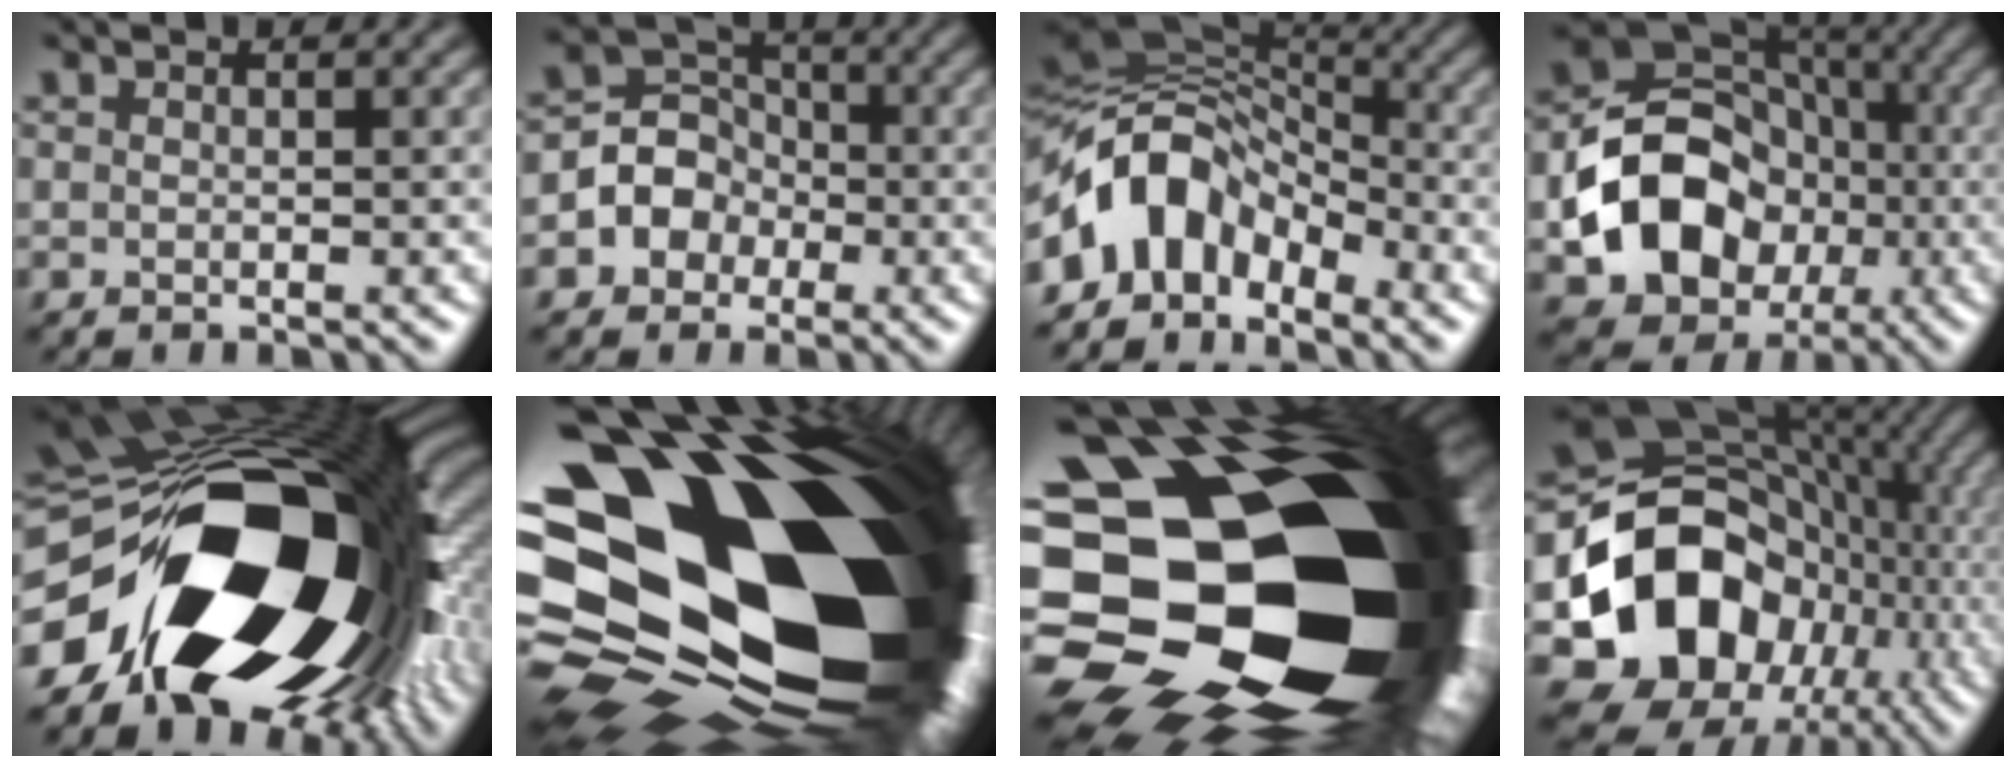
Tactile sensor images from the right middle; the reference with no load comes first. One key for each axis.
{"total": 4.7, "fx": -1.4, "fy": 4.2, "fz": 1.7, "tx": -0.004, "ty": 0.006, "tz": -0.049}
{"total": 8.5, "fx": -4.1, "fy": 5.4, "fz": 5.1, "tx": -0.083, "ty": 0.015, "tz": -0.091}
{"total": 12.0, "fx": -2.8, "fy": 9.8, "fz": 6.3, "tx": -0.099, "ty": -0.001, "tz": -0.063}
{"total": 21.2, "fx": -5.5, "fy": 12.0, "fz": 16.6, "tx": -0.307, "ty": -0.061, "tz": -0.081}
{"total": 22.6, "fx": -2.6, "fy": 14.0, "fz": 17.6, "tx": -0.283, "ty": -0.040, "tz": -0.045}
{"total": 23.8, "fx": -4.7, "fy": 15.6, "fz": 17.3, "tx": -0.293, "ty": -0.019, "tz": -0.096}
{"total": 15.0, "fx": -3.4, "fy": 12.4, "fz": 7.7, "tx": -0.128, "ty": -0.006, "tz": -0.069}